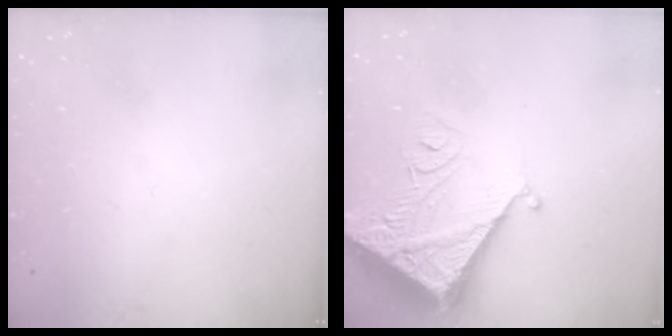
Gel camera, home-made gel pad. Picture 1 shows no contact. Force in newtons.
{"total": 7.4, "press": 7.3, "slide": 0.8}